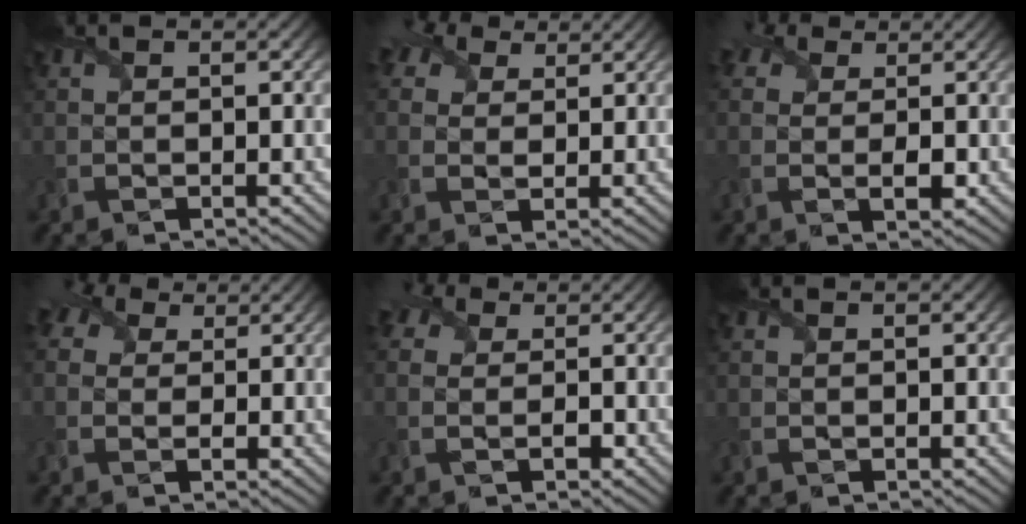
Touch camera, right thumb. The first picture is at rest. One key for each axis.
{"total": 5.5, "fx": 3.1, "fy": 3.6, "fz": 2.7, "tx": -0.069, "ty": 0.016, "tz": 0.043}
{"total": 4.2, "fx": 0.9, "fy": 3.0, "fz": 2.7, "tx": -0.049, "ty": 0.002, "tz": 0.007}
{"total": 6.4, "fx": 2.3, "fy": 4.7, "fz": 3.8, "tx": -0.102, "ty": 0.019, "tz": 0.026}
{"total": 5.8, "fx": 0.0, "fy": 4.7, "fz": 3.5, "tx": -0.069, "ty": 0.006, "tz": -0.017}
{"total": 0.0}